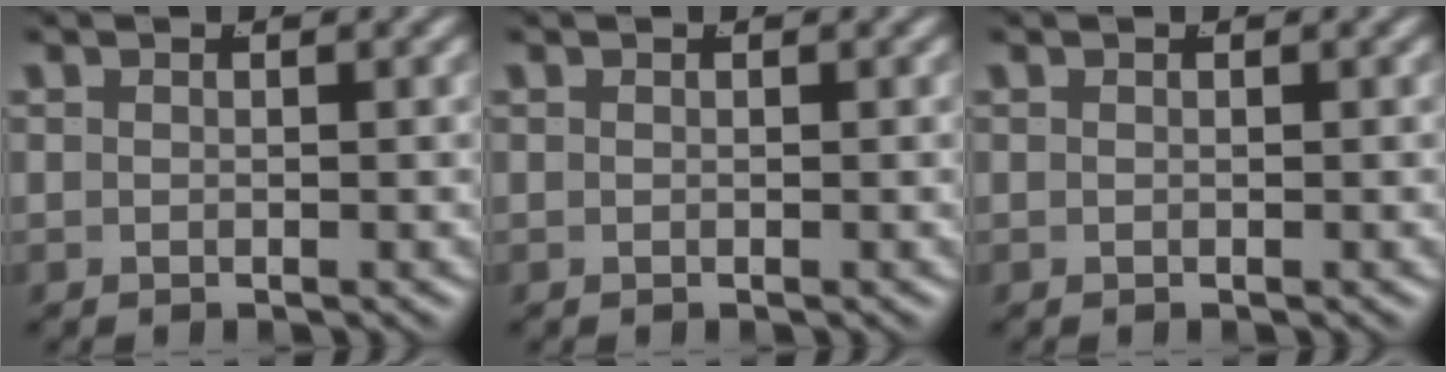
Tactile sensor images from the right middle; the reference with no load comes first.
{"total": 0.0}
{"total": 0.0}